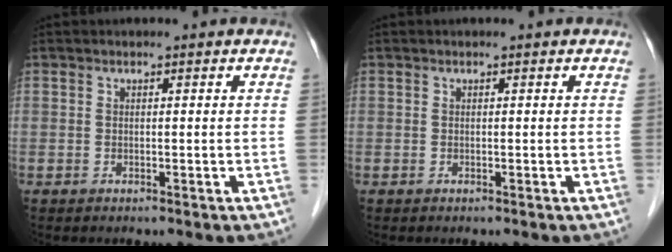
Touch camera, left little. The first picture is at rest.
{"total": 0.0}